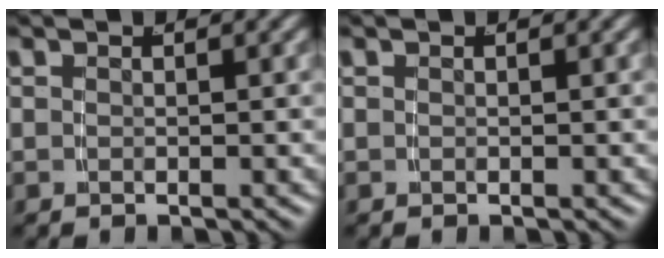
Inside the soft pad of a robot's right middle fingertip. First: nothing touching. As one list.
[{"total": 0.0}]